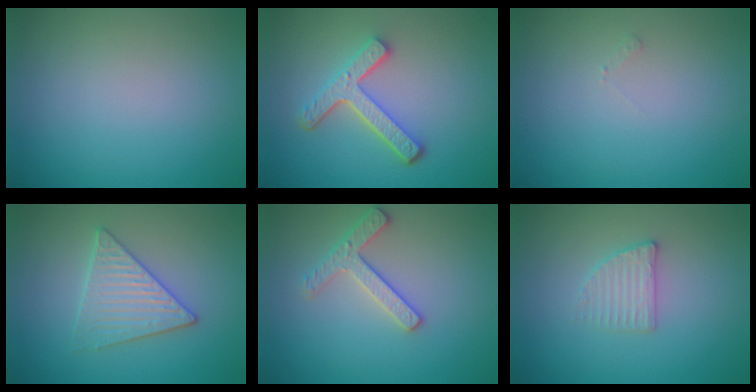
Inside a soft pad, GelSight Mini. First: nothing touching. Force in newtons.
{"total": 4.3, "press": 3.3, "slide": 2.8}
{"total": 0.5, "press": 0.5, "slide": 0.2}
{"total": 3.3, "press": 3.2, "slide": 0.3}
{"total": 2.5, "press": 2.4, "slide": 0.3}
{"total": 2.1, "press": 2.1, "slide": 0.4}